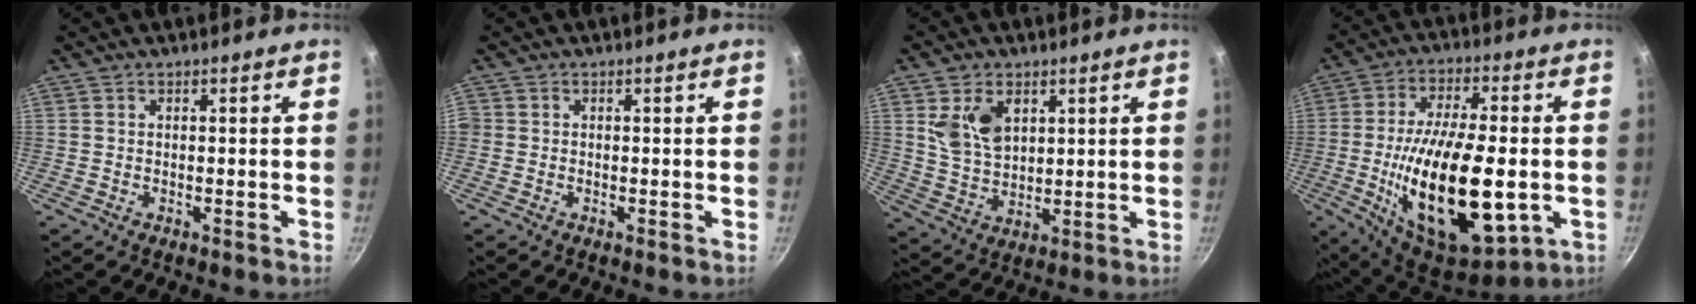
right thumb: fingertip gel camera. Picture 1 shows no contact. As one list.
[{"total": 0.6, "force": [-0.2, 0.6, 0.2], "torque": [-0.005, 0.001, -0.005]}, {"total": 9.2, "force": [3.3, 6.2, 6.1], "torque": [-0.097, -0.020, 0.070]}, {"total": 26.0, "force": [-4.4, 11.4, 22.9], "torque": [-0.383, 0.006, -0.061]}]